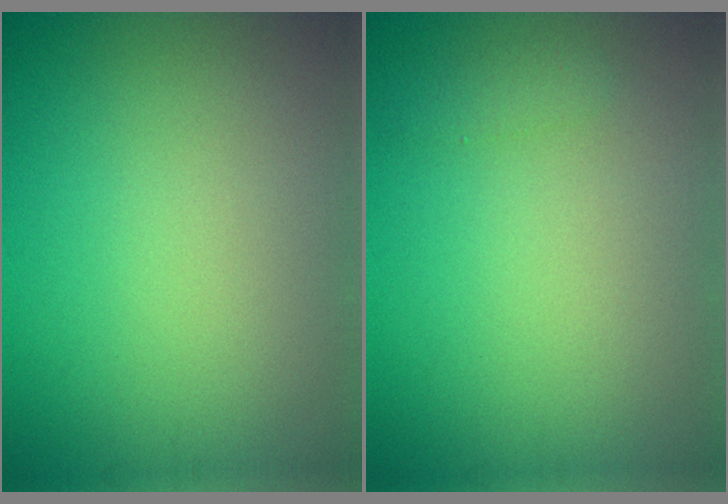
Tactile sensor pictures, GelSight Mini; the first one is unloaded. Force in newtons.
{"total": 0.8, "press": 0.8, "slide": 0.0}